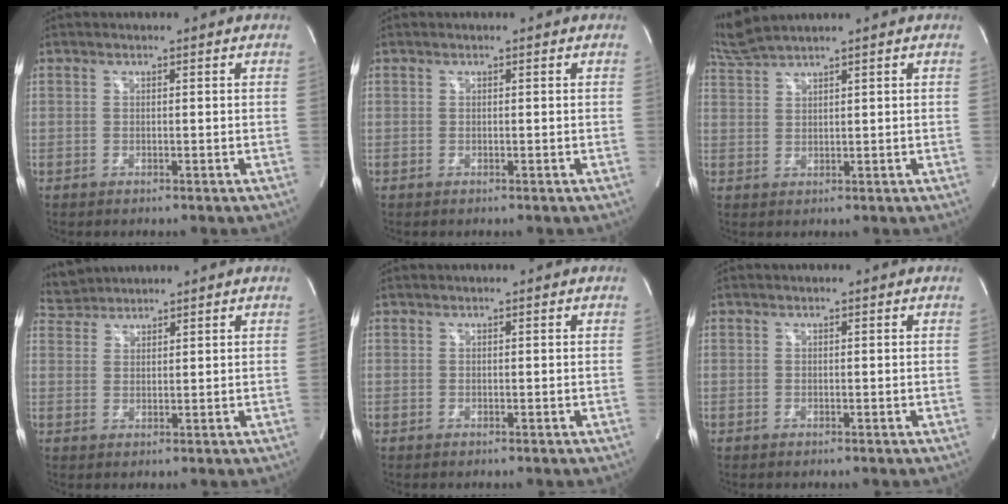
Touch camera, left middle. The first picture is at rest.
{"total": 0.0}
{"total": 4.2, "force": [3.8, -1.2, 1.0], "torque": [-0.037, 0.012, 0.087]}
{"total": 3.3, "force": [3.2, 0.4, -0.6], "torque": [-0.002, 0.020, 0.067]}
{"total": 0.0}
{"total": 0.0}